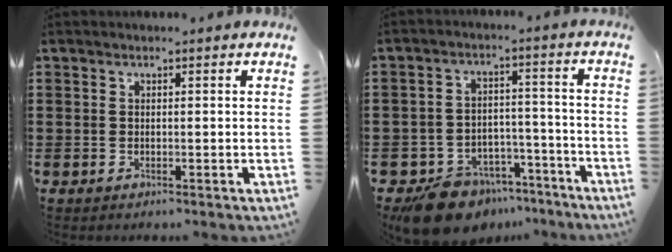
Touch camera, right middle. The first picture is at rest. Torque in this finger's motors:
{"motor_torque": [0.62, -0.31, 0.22, 0.07]}